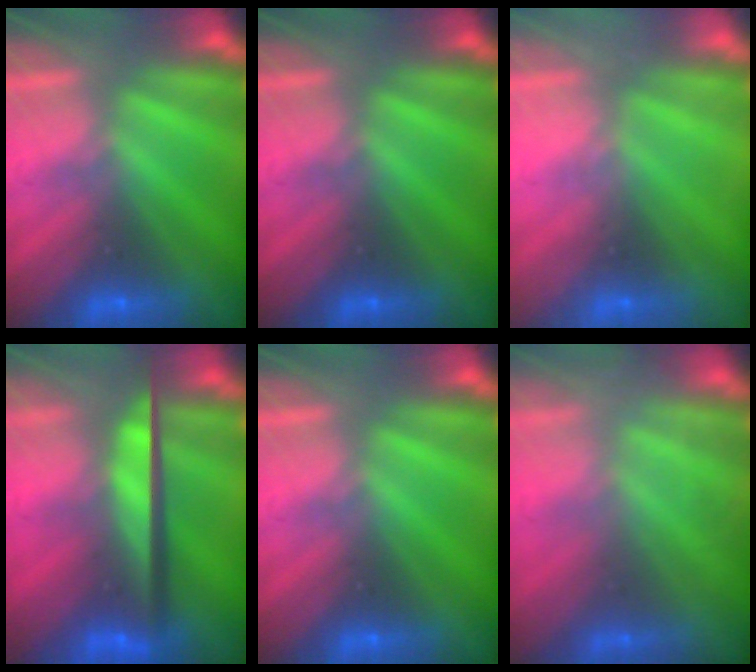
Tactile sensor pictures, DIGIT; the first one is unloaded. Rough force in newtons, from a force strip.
{"total": 0.0}
{"total": 1.8}
{"total": 8.7}
{"total": 0.0}
{"total": 2.5}